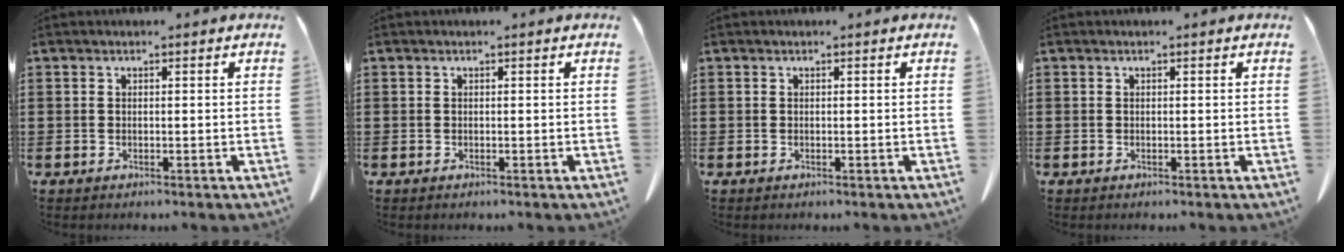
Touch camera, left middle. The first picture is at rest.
{"total": 0.0}
{"total": 0.0}
{"total": 0.0}